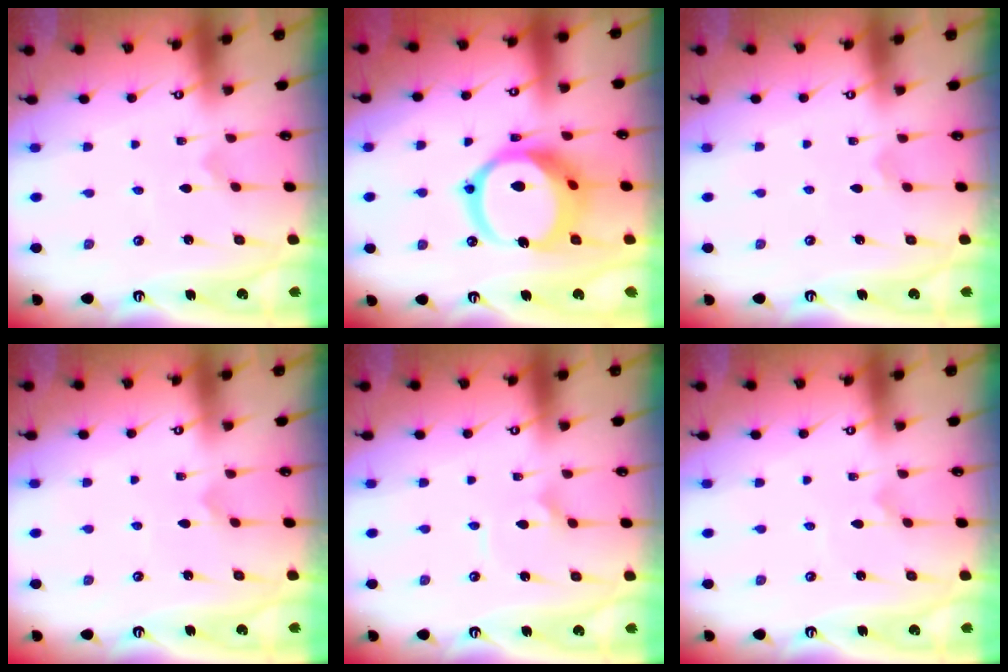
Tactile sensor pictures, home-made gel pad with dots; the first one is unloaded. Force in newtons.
{"total": 17.2, "press": 17.1, "slide": 2.0}
{"total": 2.5, "press": 2.4, "slide": 0.6}
{"total": 2.7, "press": 2.7, "slide": 0.2}
{"total": 2.9, "press": 2.9, "slide": 0.1}
{"total": 0.6, "press": 0.6, "slide": 0.0}